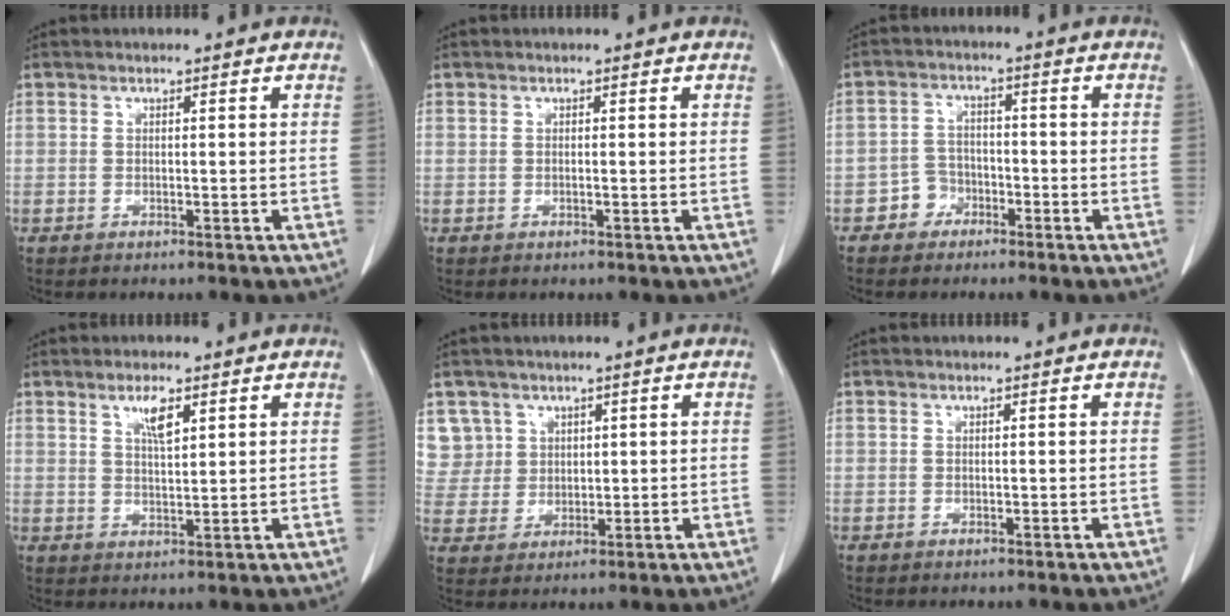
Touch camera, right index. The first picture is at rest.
{"total": 0.0}
{"total": 3.6, "force": [-2.2, 2.8, 0.5], "torque": [-0.004, 0.014, -0.043]}
{"total": 3.8, "force": [2.0, 0.8, 3.1], "torque": [-0.058, 0.000, 0.038]}
{"total": 6.3, "force": [3.1, 5.4, -0.4], "torque": [0.016, 0.011, 0.070]}
{"total": 0.0}